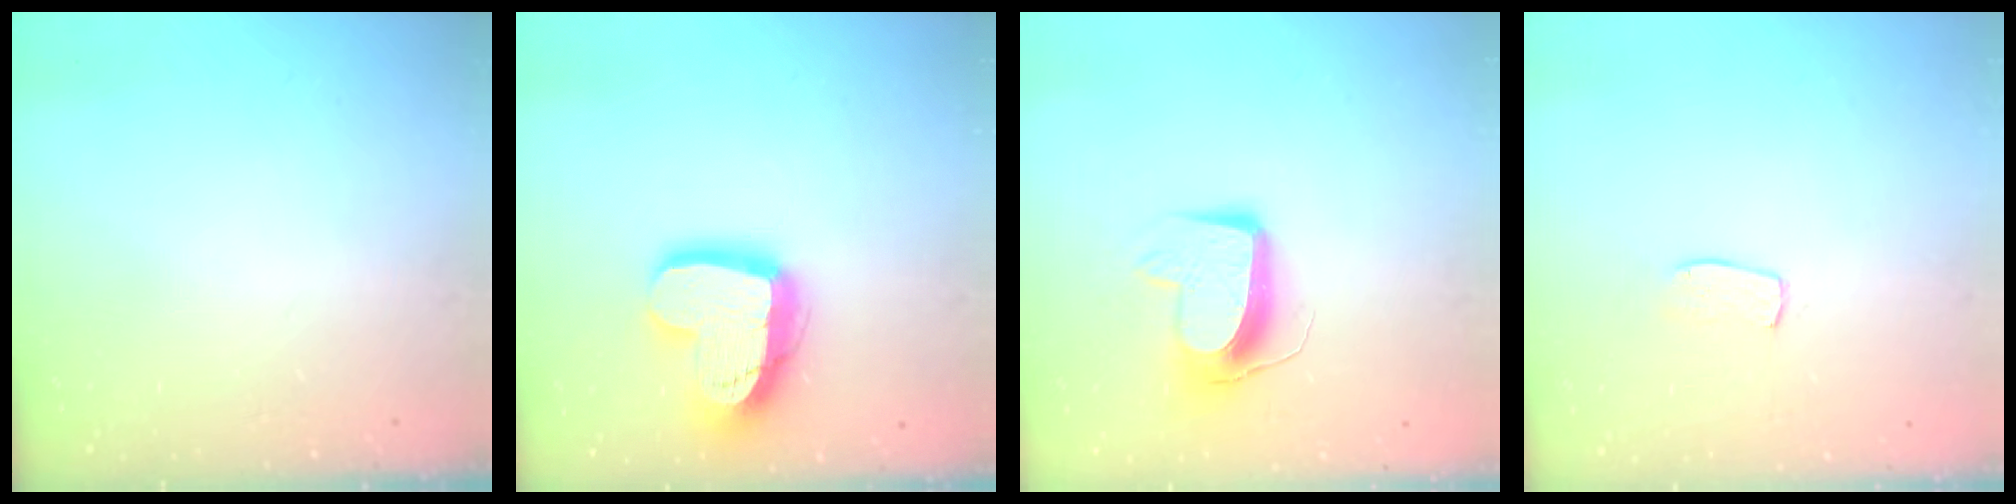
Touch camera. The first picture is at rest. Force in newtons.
{"total": 17.7, "press": 17.6, "slide": 1.6}
{"total": 10.1, "press": 10.1, "slide": 0.4}
{"total": 3.5, "press": 3.4, "slide": 0.2}